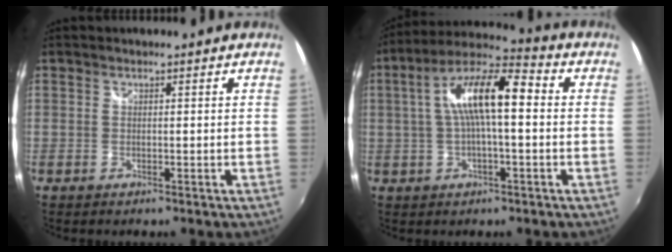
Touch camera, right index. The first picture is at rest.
{"total": 12.8, "force": [0.9, 3.6, 12.3], "torque": [-0.228, 0.025, 0.008]}